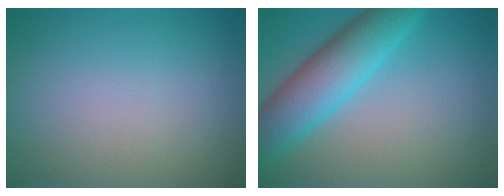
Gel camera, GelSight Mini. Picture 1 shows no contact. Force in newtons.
{"total": 7.0, "press": 7.0, "slide": 0.2}